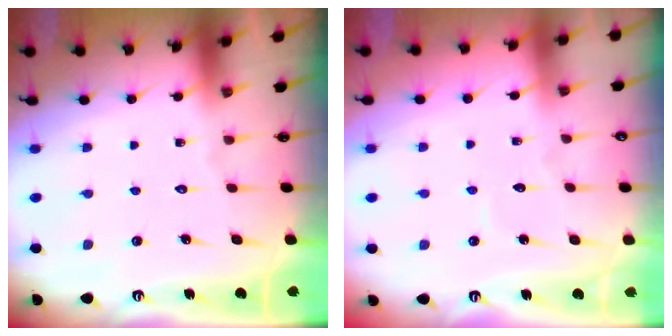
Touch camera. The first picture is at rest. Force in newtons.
{"total": 2.5, "press": 2.4, "slide": 0.3}